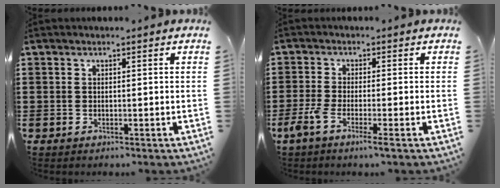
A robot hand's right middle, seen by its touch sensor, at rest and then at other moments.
{"total": 3.4, "force": [-1.9, 0.2, 2.8], "torque": [-0.070, -0.010, -0.039]}